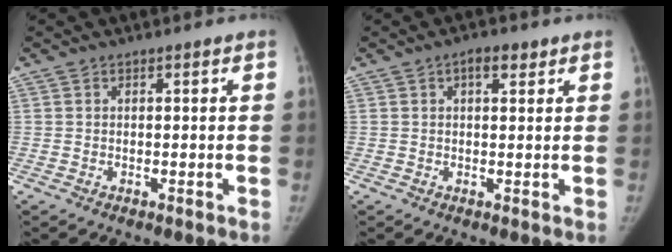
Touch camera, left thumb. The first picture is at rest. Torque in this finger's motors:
{"motor_torque": [0.14, -0.05, 0.80, -0.25, 0.09]}